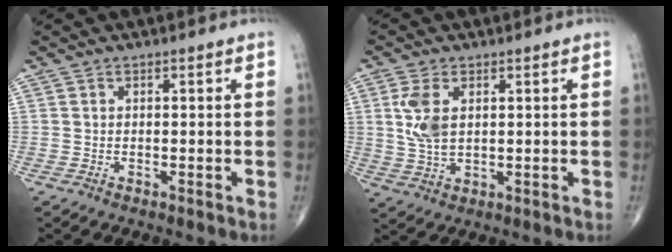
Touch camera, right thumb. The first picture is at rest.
{"total": 6.6, "force": [1.7, 3.6, 5.3], "torque": [-0.113, -0.004, 0.039]}